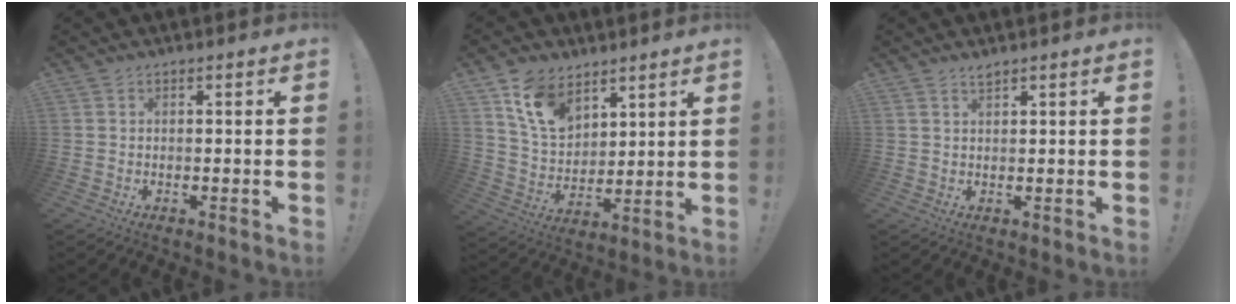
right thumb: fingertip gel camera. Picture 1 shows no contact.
{"total": 13.0, "force": [8.3, 8.3, 5.6], "torque": [-0.112, -0.040, 0.164]}
{"total": 1.6, "force": [1.4, 0.3, 0.8], "torque": [-0.016, -0.004, 0.027]}